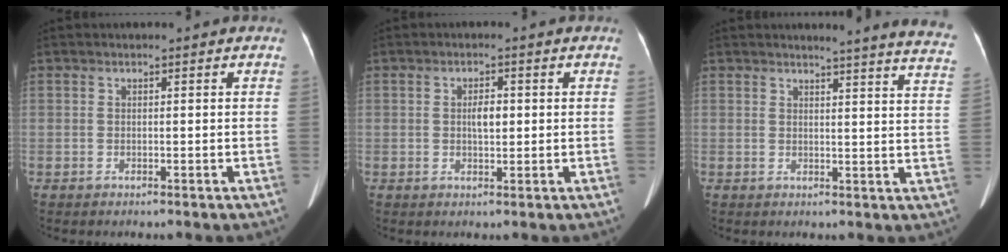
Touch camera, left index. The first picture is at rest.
{"total": 2.5, "force": [0.3, 1.1, 2.2], "torque": [-0.040, 0.004, 0.005]}
{"total": 13.6, "force": [13.0, -0.5, 4.1], "torque": [-0.040, -0.089, 0.118]}